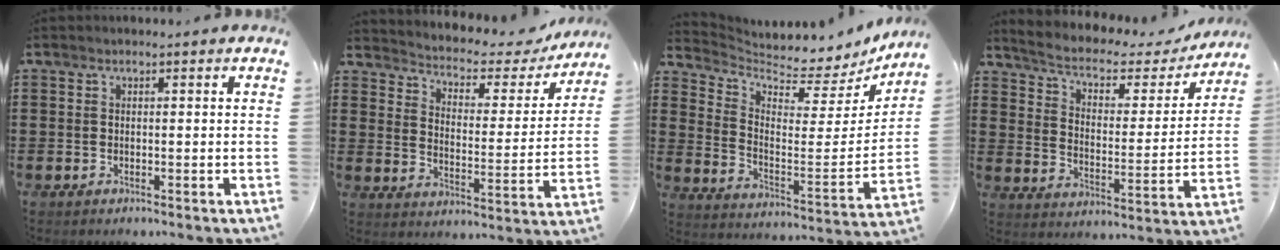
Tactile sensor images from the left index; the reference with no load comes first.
{"total": 2.8, "force": [2.3, 1.2, 1.0], "torque": [-0.038, -0.023, 0.028]}
{"total": 3.5, "force": [3.3, 1.1, 0.4], "torque": [-0.036, -0.046, 0.051]}
{"total": 4.0, "force": [2.8, 1.7, 2.2], "torque": [-0.061, -0.020, 0.038]}